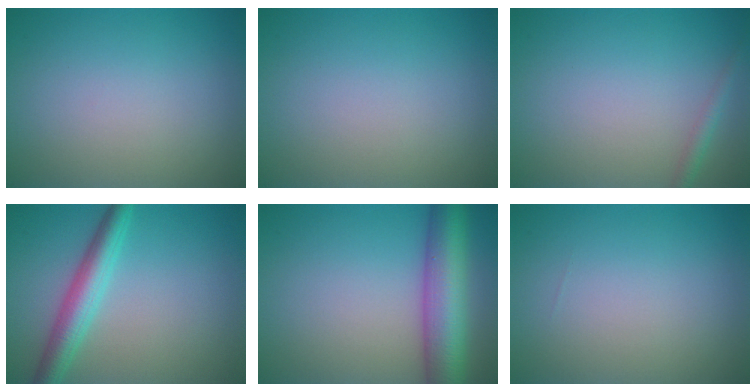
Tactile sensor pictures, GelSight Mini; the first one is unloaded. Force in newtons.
{"total": 0.0}
{"total": 1.3, "press": 1.2, "slide": 0.1}
{"total": 4.2, "press": 4.2, "slide": 0.1}
{"total": 7.9, "press": 7.9, "slide": 0.2}
{"total": 0.0}